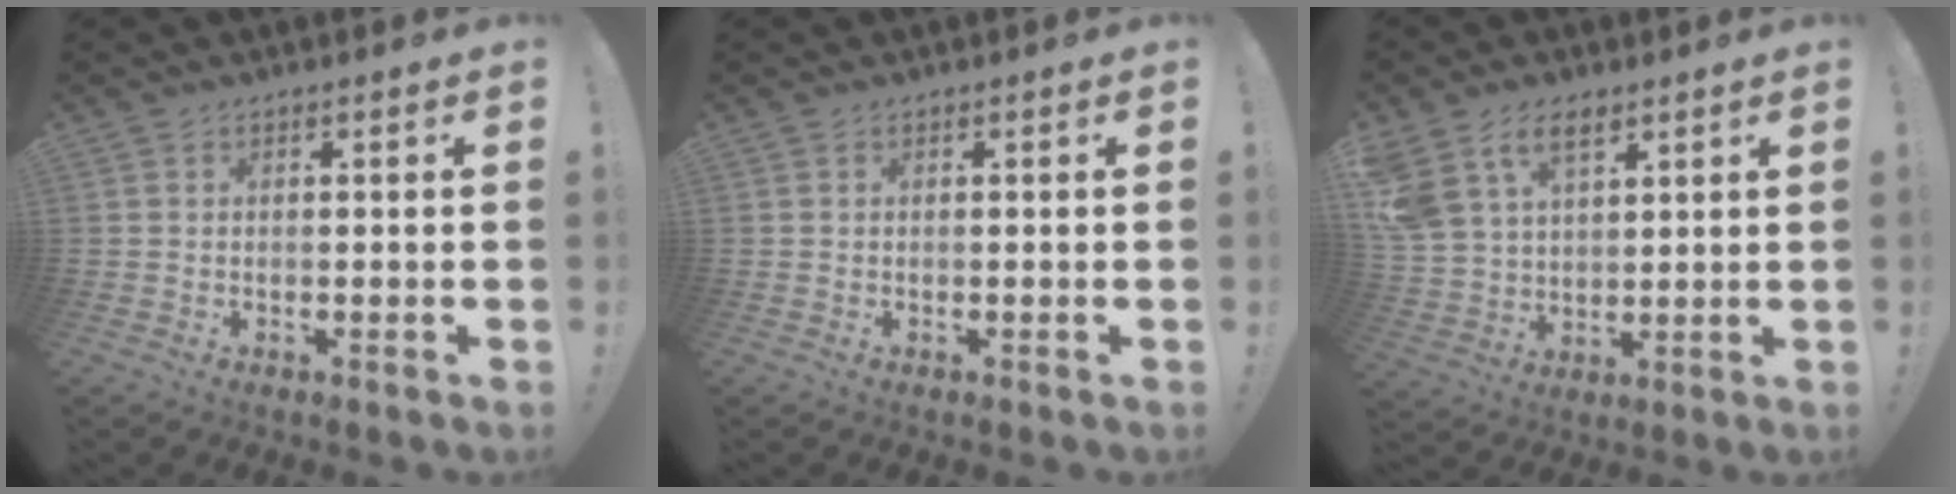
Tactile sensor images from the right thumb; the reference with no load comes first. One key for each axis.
{"total": 0.0}
{"total": 11.1, "fx": 6.6, "fy": 6.8, "fz": 5.9, "tx": -0.115, "ty": -0.027, "tz": 0.129}